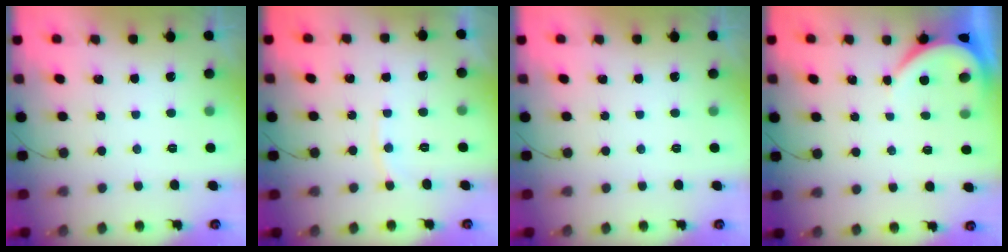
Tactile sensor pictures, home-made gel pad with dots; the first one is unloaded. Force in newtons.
{"total": 4.4, "press": 4.4, "slide": 0.5}
{"total": 0.0}
{"total": 3.9, "press": 3.9, "slide": 0.6}